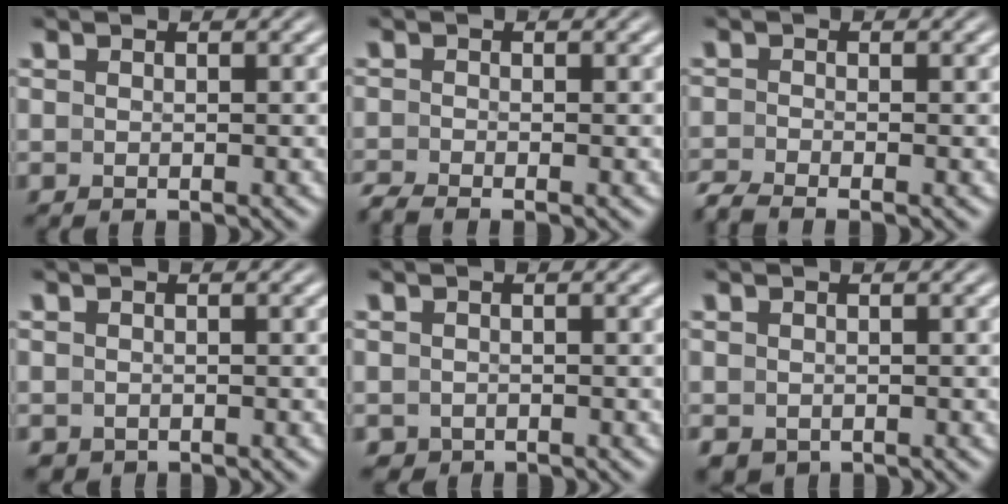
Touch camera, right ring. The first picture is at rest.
{"total": 2.0, "force": [-1.8, 0.7, 0.7], "torque": [-0.011, -0.003, -0.031]}
{"total": 2.6, "force": [-2.3, 0.9, 0.9], "torque": [-0.014, -0.005, -0.039]}
{"total": 2.0, "force": [-1.3, 1.4, 0.3], "torque": [-0.018, -0.019, -0.015]}
{"total": 2.4, "force": [-1.7, 1.8, 0.2], "torque": [-0.016, -0.022, -0.019]}
{"total": 2.8, "force": [-1.8, 1.9, 0.8], "torque": [-0.028, -0.023, -0.019]}